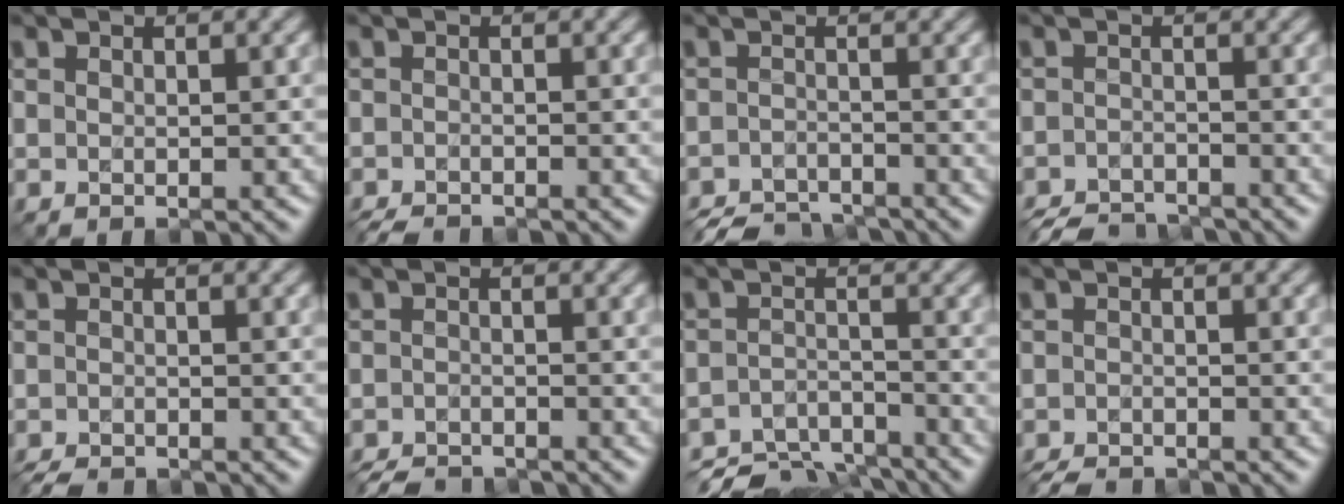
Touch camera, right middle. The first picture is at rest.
{"total": 2.4, "force": [-2.3, 0.2, 0.6], "torque": [-0.011, -0.013, -0.043]}
{"total": 5.3, "force": [-5.0, 1.0, 1.2], "torque": [-0.008, -0.013, -0.085]}
{"total": 4.8, "force": [-4.7, 0.8, 0.8], "torque": [-0.010, -0.015, -0.081]}
{"total": 2.5, "force": [-2.4, 0.2, 0.6], "torque": [-0.010, -0.013, -0.044]}
{"total": 3.9, "force": [-3.8, 0.5, 0.7], "torque": [-0.010, -0.015, -0.067]}
{"total": 6.8, "force": [-6.4, 1.6, 1.5], "torque": [-0.029, -0.018, -0.109]}
{"total": 3.2, "force": [-3.1, 0.3, 0.6], "torque": [-0.010, -0.015, -0.056]}